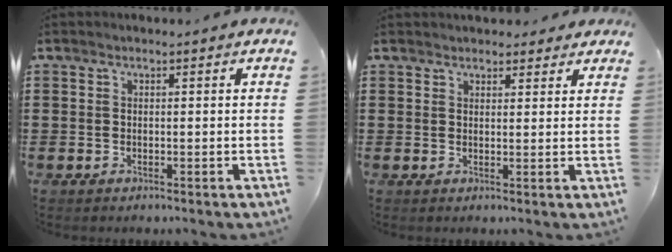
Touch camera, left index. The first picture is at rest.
{"total": 2.4, "force": [2.3, 0.8, 0.2], "torque": [-0.001, -0.002, 0.042]}